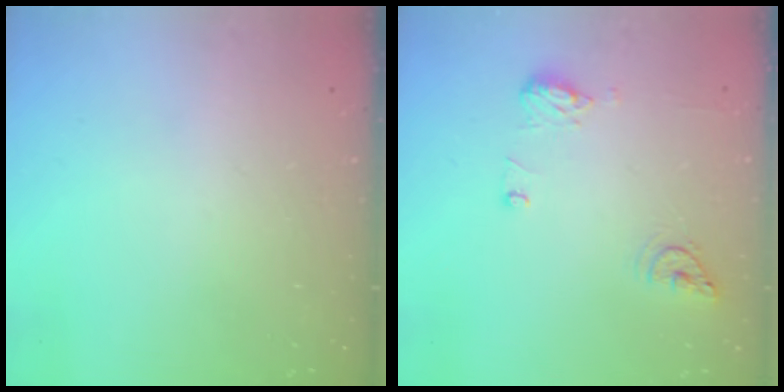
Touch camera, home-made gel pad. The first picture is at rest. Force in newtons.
{"total": 12.8, "press": 10.6, "slide": 7.2}